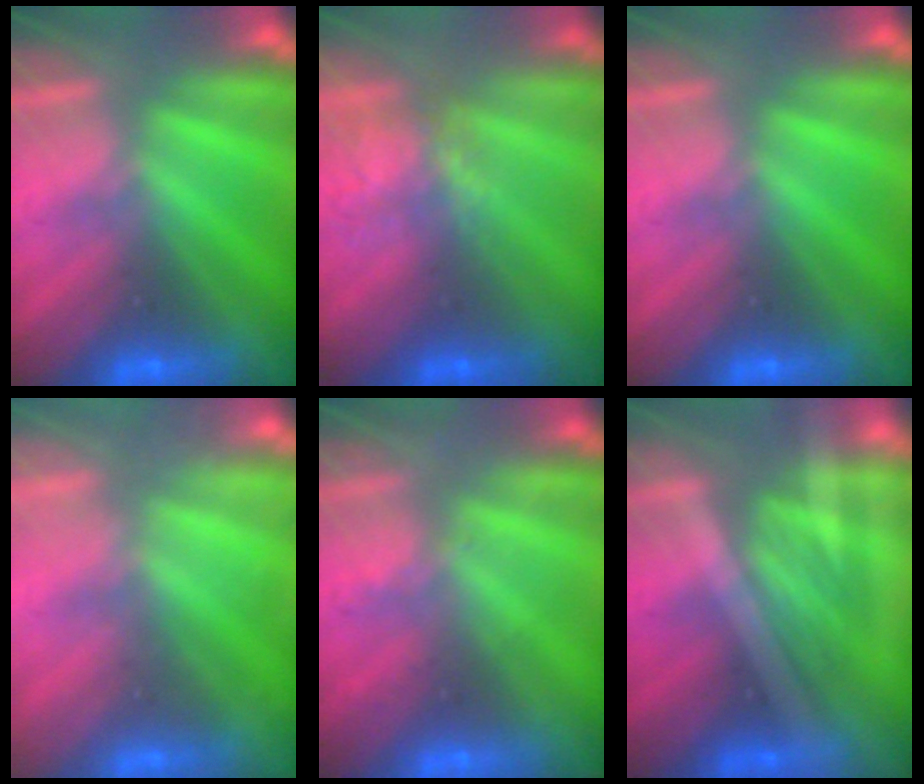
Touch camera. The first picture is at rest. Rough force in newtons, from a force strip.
{"total": 4.3}
{"total": 0.0}
{"total": 2.3}
{"total": 2.0}
{"total": 1.8}